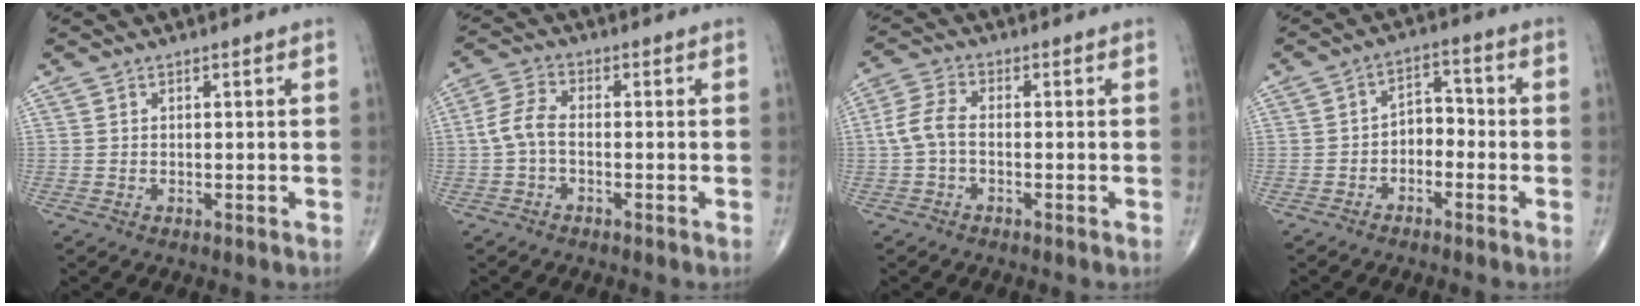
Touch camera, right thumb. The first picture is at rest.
{"total": 5.1, "force": [-0.9, 2.7, 4.3], "torque": [-0.093, 0.017, -0.027]}
{"total": 5.3, "force": [-0.8, 2.9, 4.3], "torque": [-0.097, 0.016, -0.024]}
{"total": 4.8, "force": [-1.8, 3.2, 3.1], "torque": [-0.032, 0.032, -0.041]}